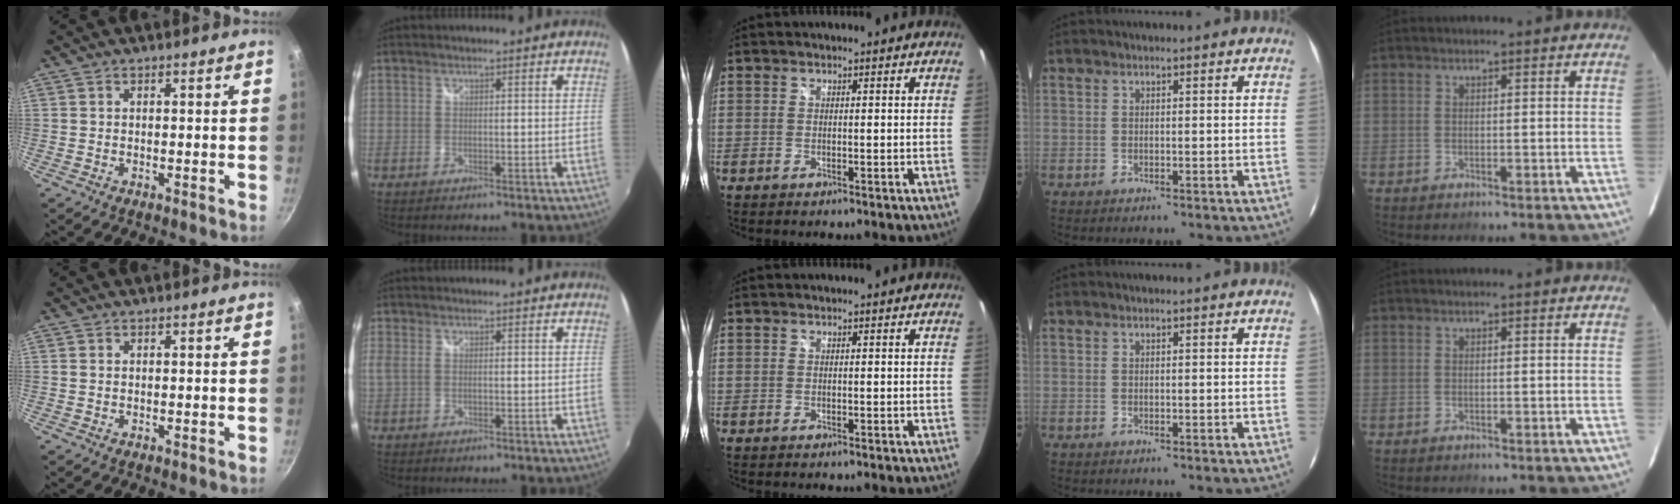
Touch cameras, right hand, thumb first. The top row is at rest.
{"index": {"total": 2.5, "force": [0.3, 1.4, 2.1], "torque": [-0.044, -0.005, 0.004]}}